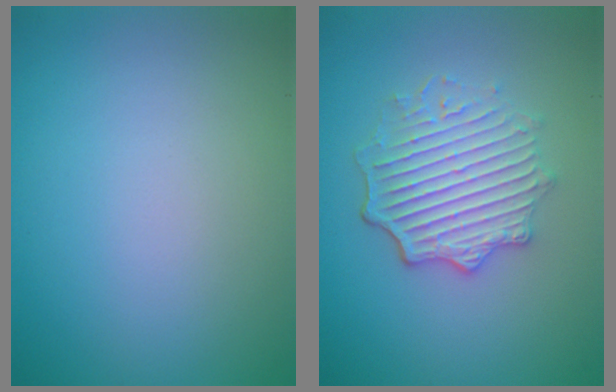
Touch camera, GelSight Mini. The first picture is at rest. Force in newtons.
{"total": 5.0, "press": 4.1, "slide": 2.8}